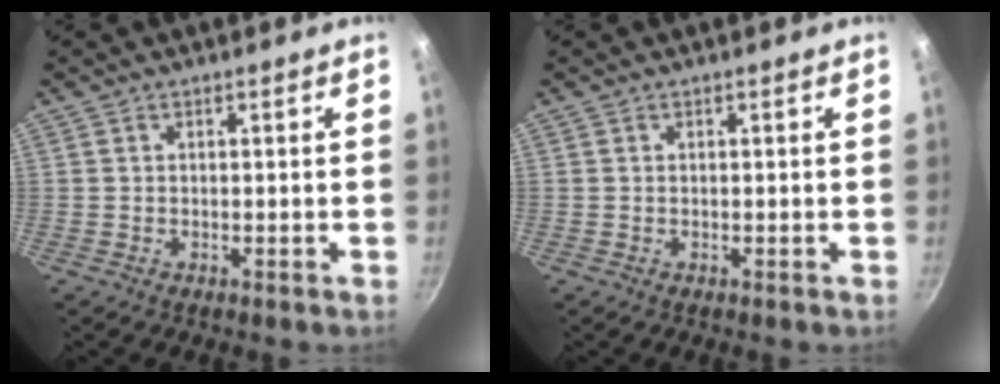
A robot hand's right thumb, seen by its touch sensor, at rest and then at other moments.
{"total": 0.0}